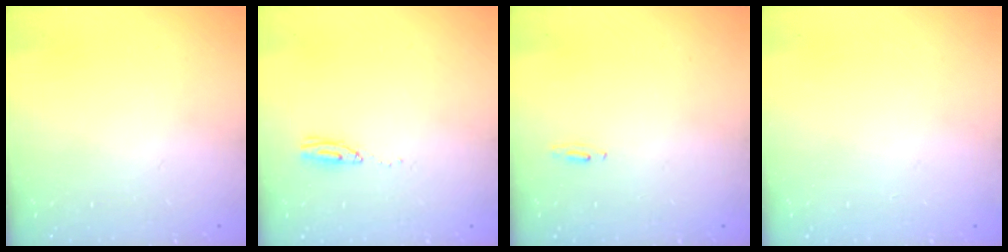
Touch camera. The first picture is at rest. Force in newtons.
{"total": 3.6, "press": 3.4, "slide": 1.3}
{"total": 3.8, "press": 2.8, "slide": 2.6}
{"total": 8.9, "press": 3.1, "slide": 8.3}